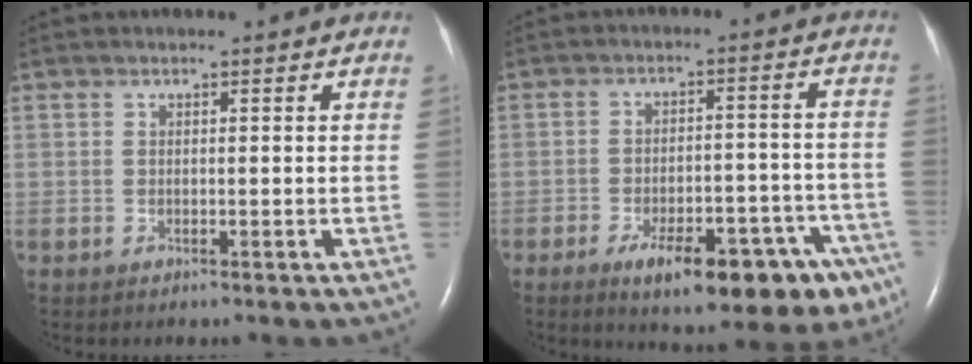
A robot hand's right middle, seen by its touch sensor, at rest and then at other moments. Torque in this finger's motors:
{"motor_torque": [1.25, -0.89, 0.24, 0.10]}